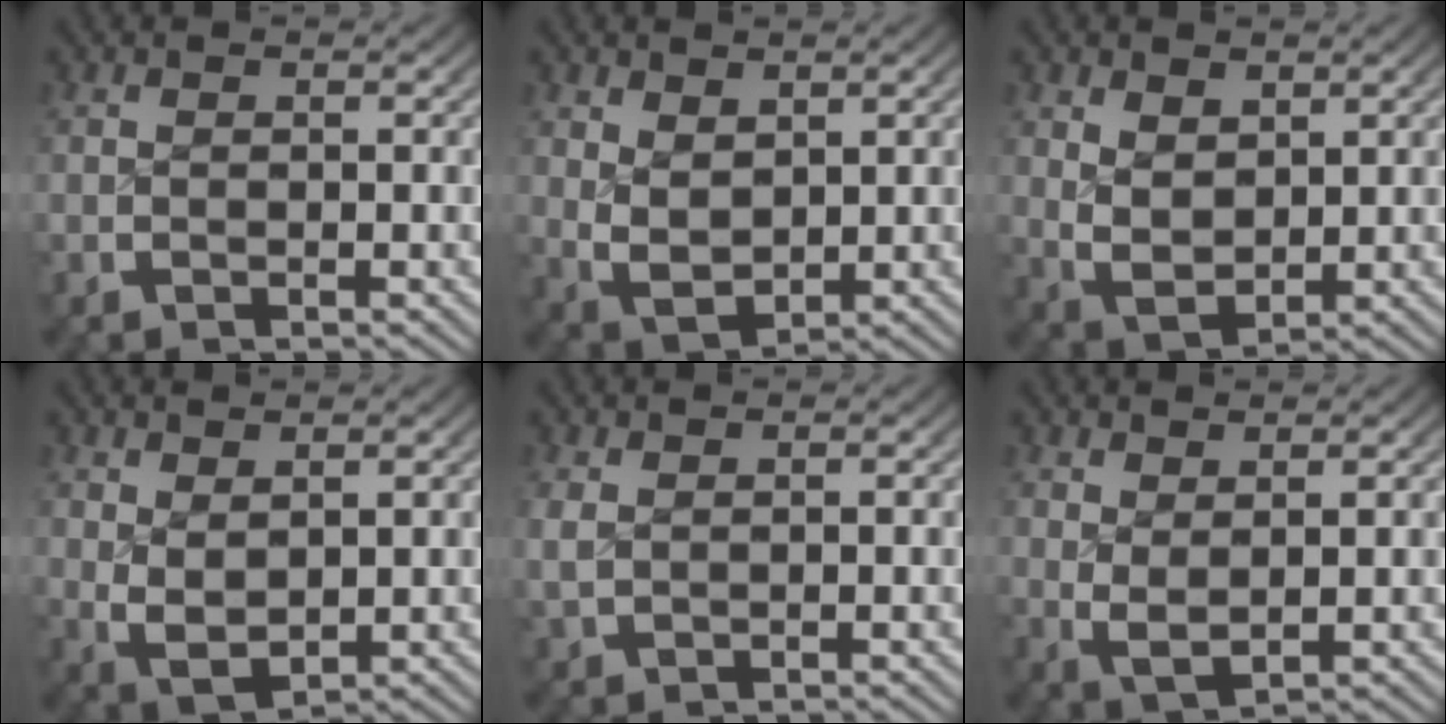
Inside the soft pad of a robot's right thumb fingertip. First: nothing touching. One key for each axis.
{"total": 4.7, "fx": 0.3, "fy": 3.5, "fz": 3.2, "tx": -0.075, "ty": -0.027, "tz": 0.027}
{"total": 4.4, "fx": 0.4, "fy": 3.3, "fz": 2.9, "tx": -0.071, "ty": -0.028, "tz": 0.028}
{"total": 4.3, "fx": 0.4, "fy": 3.0, "fz": 3.1, "tx": -0.072, "ty": -0.023, "tz": 0.026}
{"total": 1.4, "fx": 0.5, "fy": 1.0, "fz": 0.9, "tx": -0.028, "ty": -0.002, "tz": 0.017}
{"total": 2.9, "fx": 0.7, "fy": 1.7, "fz": 2.2, "tx": -0.047, "ty": -0.016, "tz": 0.028}